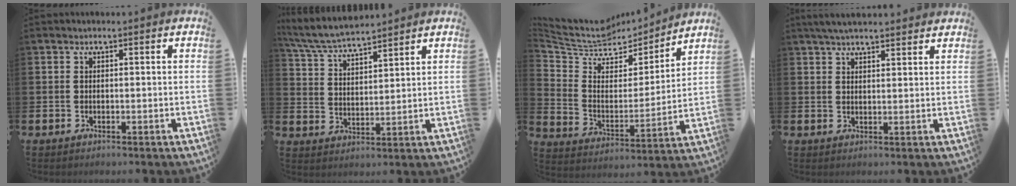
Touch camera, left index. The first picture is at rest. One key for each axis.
{"total": 6.3, "fx": 6.1, "fy": 0.6, "fz": 1.6, "tx": -0.057, "ty": -0.027, "tz": 0.110}
{"total": 6.5, "fx": 5.4, "fy": 3.4, "fz": 1.4, "tx": -0.070, "ty": -0.042, "tz": 0.089}
{"total": 3.8, "fx": 3.6, "fy": 0.5, "fz": 1.1, "tx": -0.030, "ty": -0.007, "tz": 0.066}